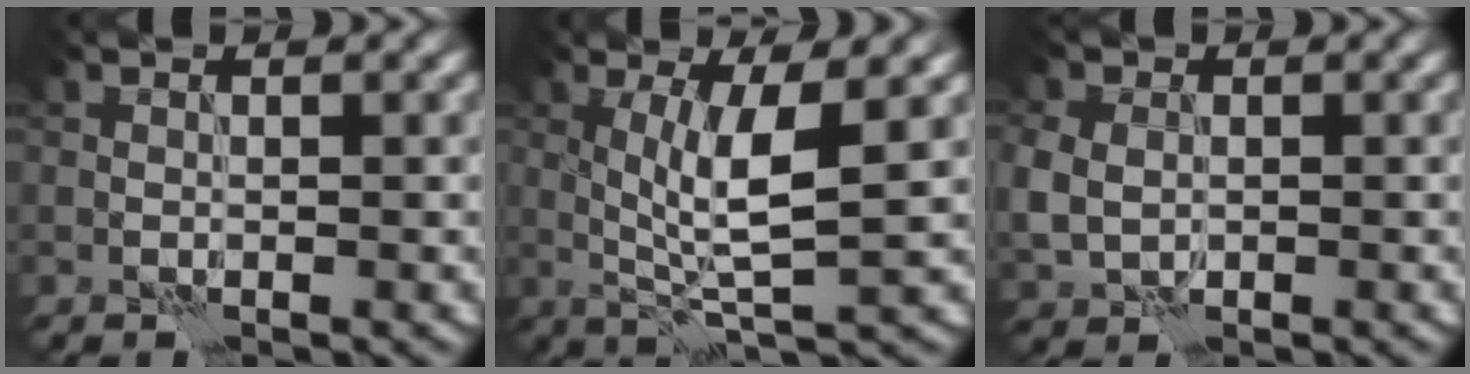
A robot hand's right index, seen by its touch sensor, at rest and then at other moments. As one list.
[{"total": 5.5, "force": [0.7, 0.9, 5.4], "torque": [-0.106, -0.005, 0.017]}, {"total": 3.4, "force": [-0.1, 2.7, 2.0], "torque": [-0.054, -0.003, 0.004]}]